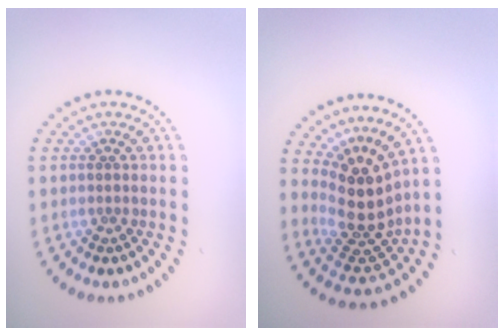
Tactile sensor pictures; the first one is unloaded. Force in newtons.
{"total": 4.6, "press": 3.5, "slide": 3.0}